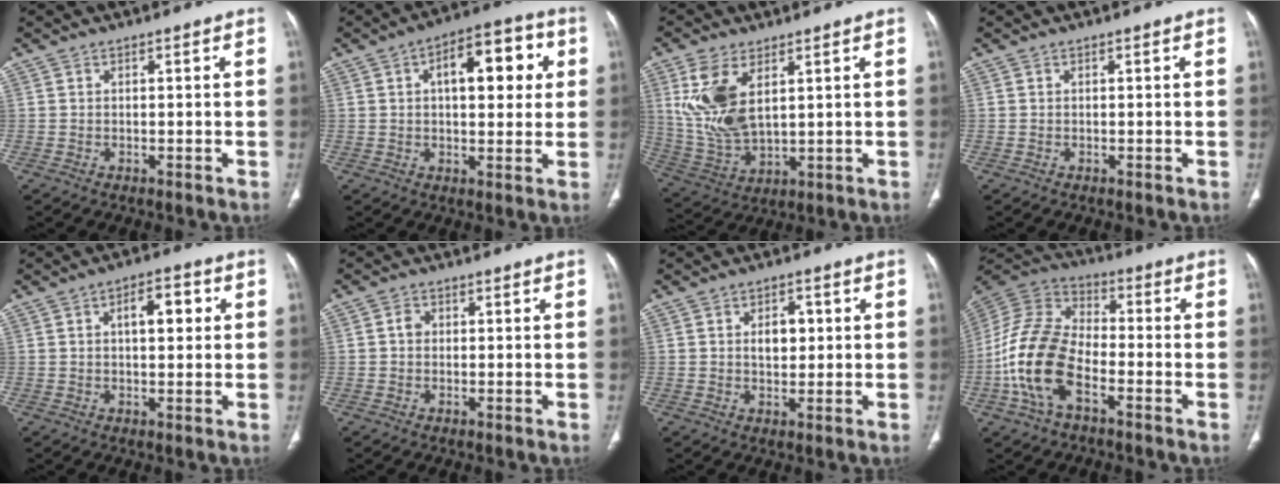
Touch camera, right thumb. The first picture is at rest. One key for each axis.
{"total": 13.5, "fx": 3.5, "fy": 6.6, "fz": 11.3, "tx": -0.123, "ty": 0.016, "tz": 0.045}
{"total": 12.4, "fx": 4.3, "fy": 6.3, "fz": 9.7, "tx": -0.207, "ty": -0.015, "tz": 0.102}
{"total": 0.0}
{"total": 6.8, "fx": 1.7, "fy": 3.3, "fz": 5.6, "tx": -0.069, "ty": 0.009, "tz": 0.022}
{"total": 2.0, "fx": 0.1, "fy": 1.7, "fz": 1.0, "tx": -0.011, "ty": 0.006, "tz": -0.001}
{"total": 4.8, "fx": 0.8, "fy": 3.1, "fz": 3.6, "tx": -0.040, "ty": 0.002, "tz": 0.013}
{"total": 16.3, "fx": -5.5, "fy": 8.9, "fz": 12.4, "tx": -0.256, "ty": 0.037, "tz": -0.110}